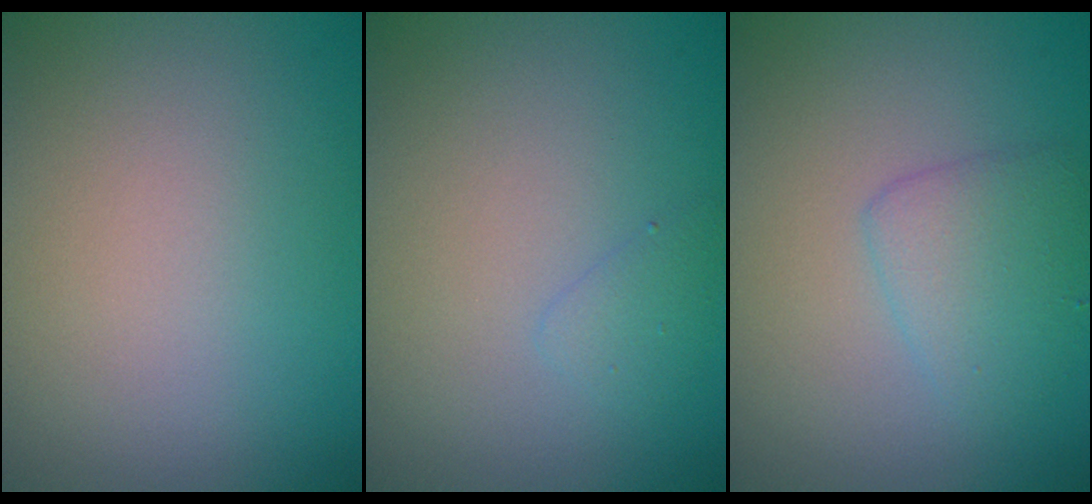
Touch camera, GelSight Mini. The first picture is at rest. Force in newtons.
{"total": 1.0, "press": 1.0, "slide": 0.1}
{"total": 2.5, "press": 2.5, "slide": 0.1}